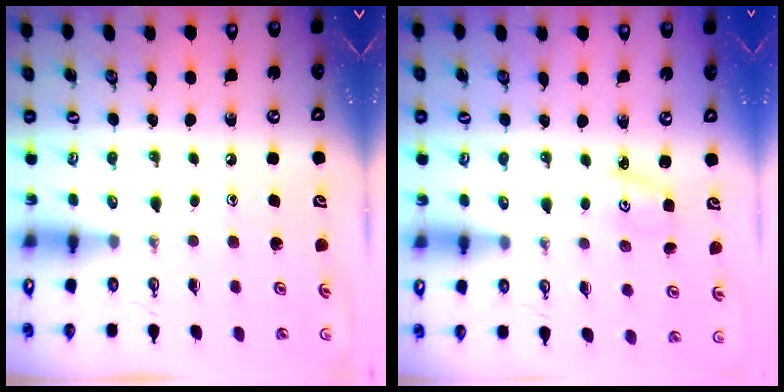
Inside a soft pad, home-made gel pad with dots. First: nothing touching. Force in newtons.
{"total": 2.9, "press": 2.9, "slide": 0.3}